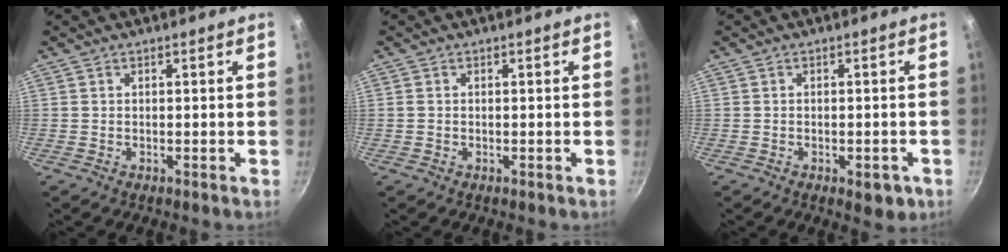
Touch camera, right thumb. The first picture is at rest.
{"total": 0.7, "force": [-0.1, 0.6, 0.3], "torque": [-0.004, 0.002, -0.003]}
{"total": 4.1, "force": [-1.8, 2.1, 2.9], "torque": [-0.021, 0.011, -0.015]}